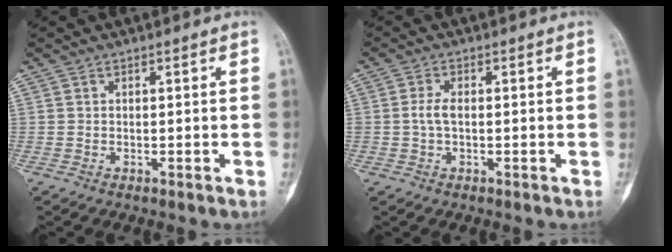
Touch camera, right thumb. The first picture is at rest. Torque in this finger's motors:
{"motor_torque": [0.03, 0.02, 0.18, 0.15, 0.01]}